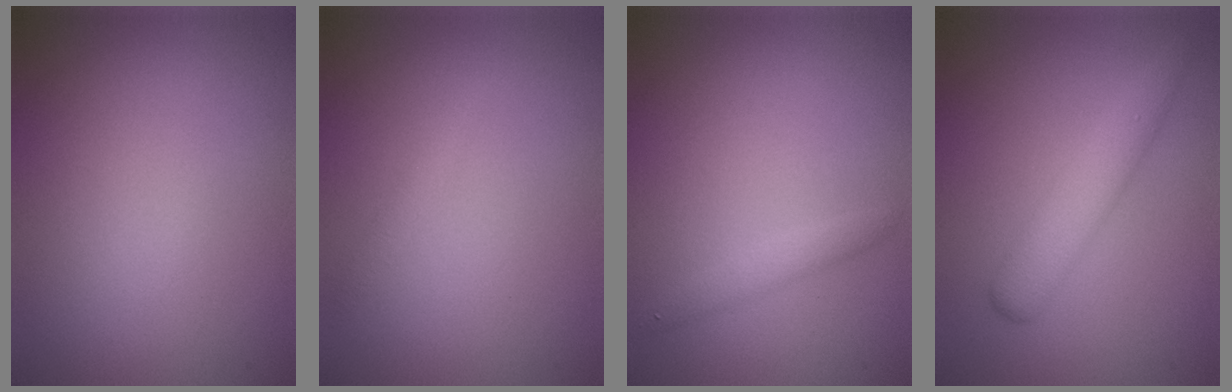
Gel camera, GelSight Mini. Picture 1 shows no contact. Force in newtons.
{"total": 0.8, "press": 0.8, "slide": 0.0}
{"total": 1.2, "press": 1.2, "slide": 0.0}
{"total": 3.2, "press": 3.2, "slide": 0.1}